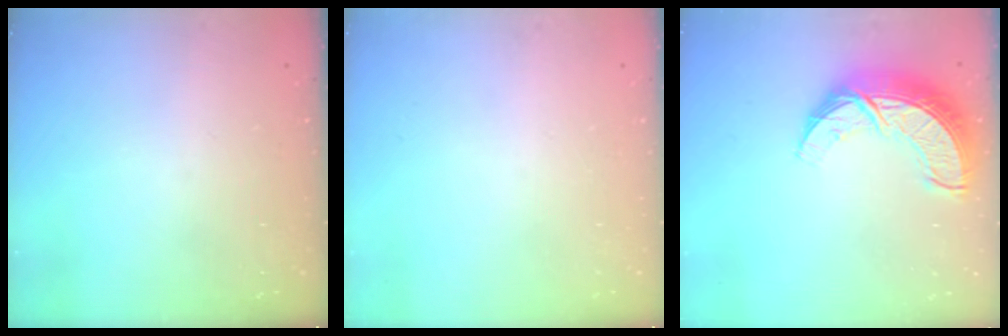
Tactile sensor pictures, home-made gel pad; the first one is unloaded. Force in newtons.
{"total": 0.0}
{"total": 14.4, "press": 14.4, "slide": 1.0}